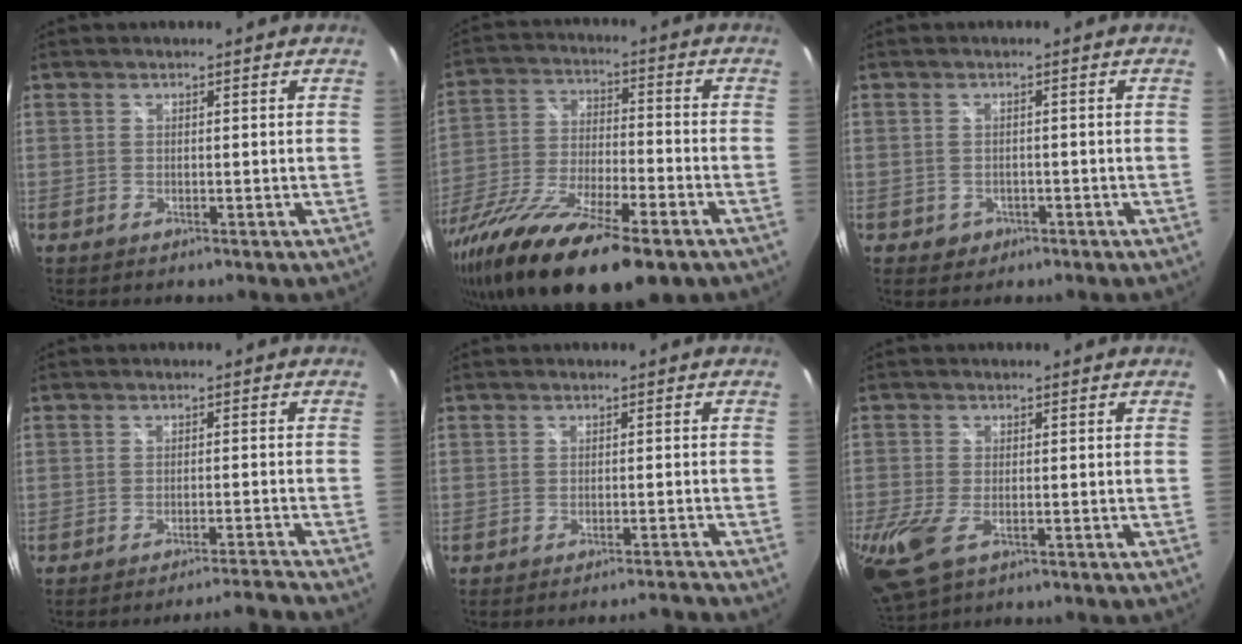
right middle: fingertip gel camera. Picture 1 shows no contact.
{"total": 24.5, "force": [-16.3, 7.0, 16.8], "torque": [-0.326, -0.068, -0.280]}
{"total": 2.8, "force": [-1.1, 2.5, 0.6], "torque": [-0.020, -0.001, -0.010]}
{"total": 5.1, "force": [-4.7, -2.0, 0.6], "torque": [-0.013, 0.006, -0.070]}
{"total": 3.1, "force": [-3.0, -0.8, 0.4], "torque": [-0.009, -0.002, -0.040]}
{"total": 11.9, "force": [-5.0, 6.8, 8.4], "torque": [-0.205, -0.043, -0.087]}